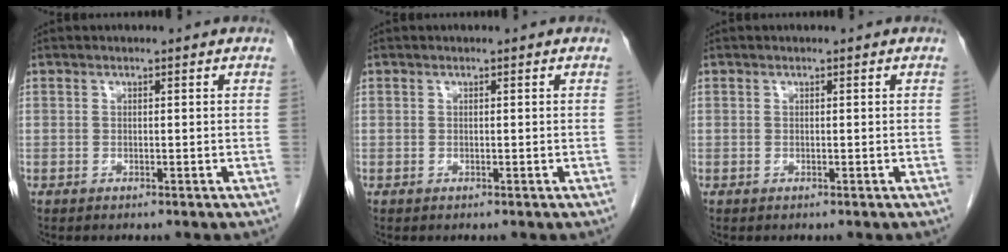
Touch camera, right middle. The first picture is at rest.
{"total": 0.0}
{"total": 0.0}